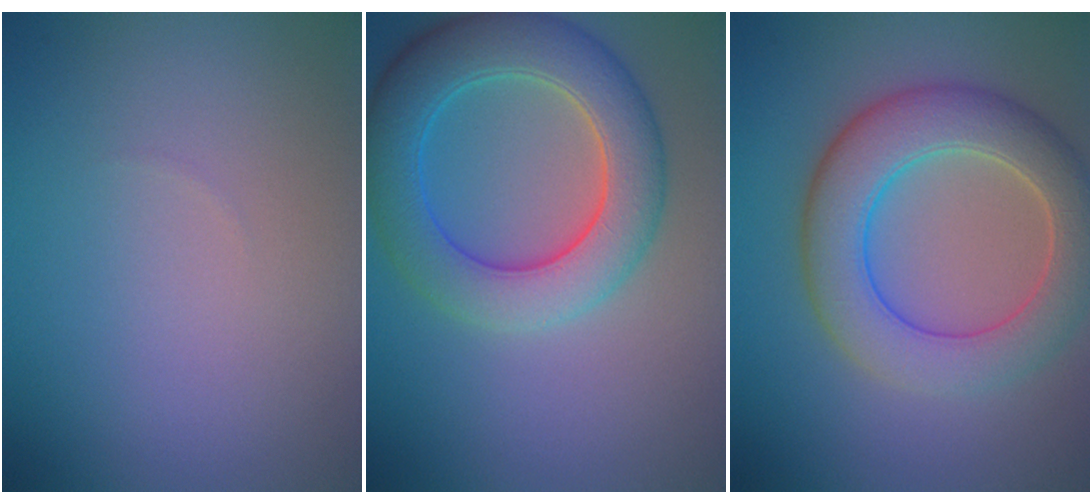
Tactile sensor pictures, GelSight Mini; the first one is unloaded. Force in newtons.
{"total": 7.4, "press": 7.4, "slide": 0.4}
{"total": 7.1, "press": 7.1, "slide": 0.8}